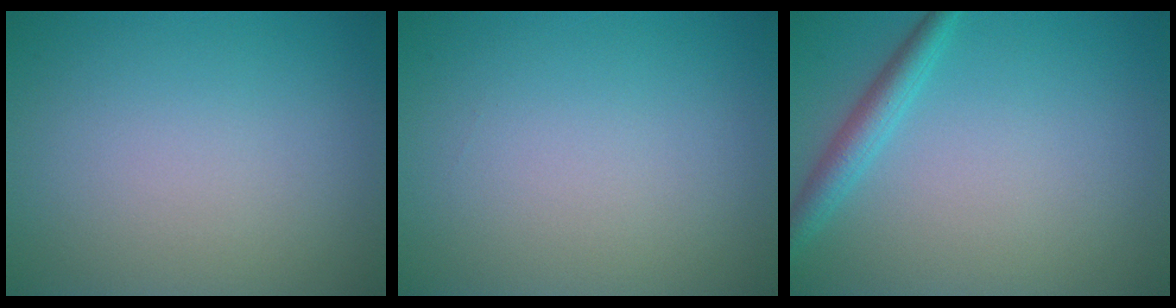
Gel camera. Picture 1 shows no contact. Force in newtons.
{"total": 0.0}
{"total": 2.5, "press": 2.5, "slide": 0.1}